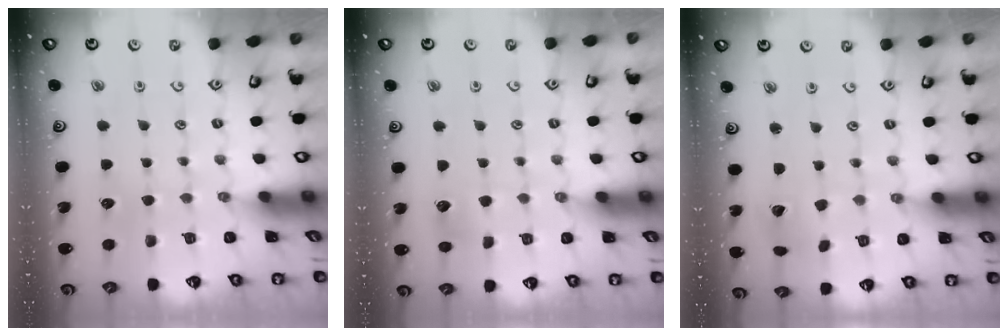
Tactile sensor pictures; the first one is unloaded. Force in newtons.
{"total": 3.4, "press": 3.4, "slide": 0.4}
{"total": 2.5, "press": 2.5, "slide": 0.4}